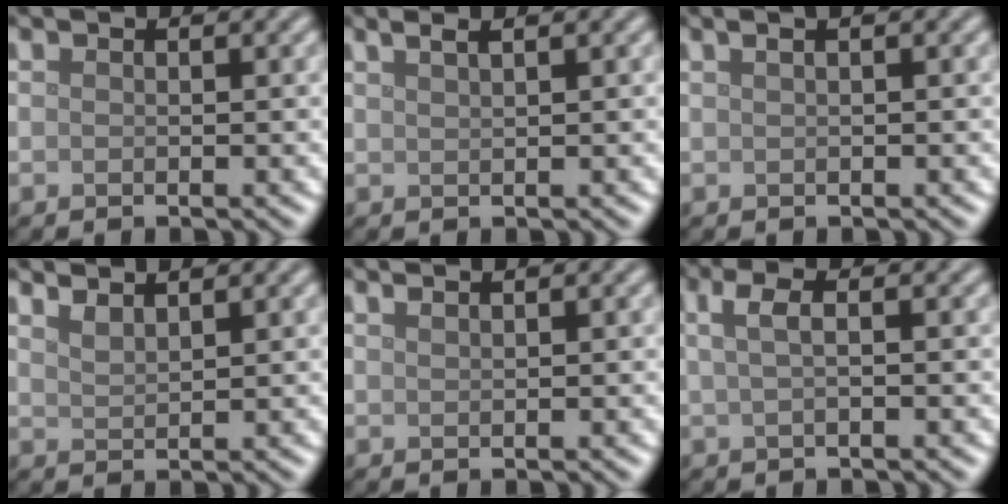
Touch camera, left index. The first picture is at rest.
{"total": 2.3, "force": [1.5, 0.9, 1.5], "torque": [-0.008, 0.005, 0.002]}
{"total": 2.5, "force": [1.2, 1.2, 1.8], "torque": [-0.009, 0.014, -0.004]}
{"total": 2.0, "force": [1.8, 0.4, 0.7], "torque": [-0.008, 0.005, 0.030]}
{"total": 1.3, "force": [1.0, 0.5, 0.7], "torque": [-0.001, -0.002, 0.006]}
{"total": 2.3, "force": [0.6, 0.7, 2.1], "torque": [-0.038, 0.007, 0.008]}